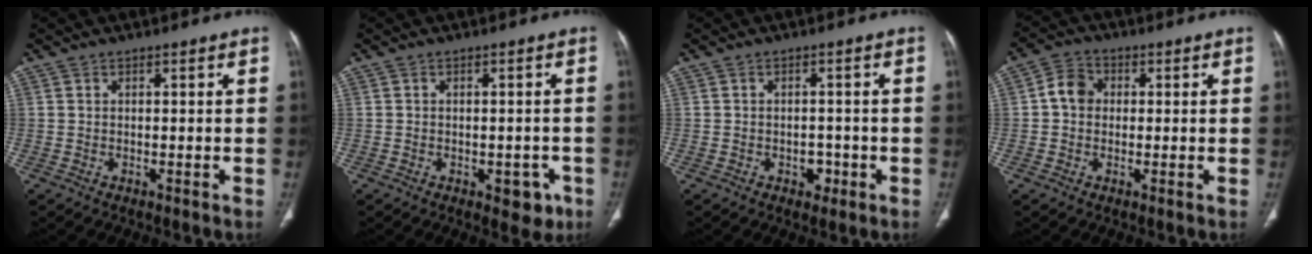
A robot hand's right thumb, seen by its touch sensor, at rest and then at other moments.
{"total": 4.6, "force": [-2.1, 2.7, 3.0], "torque": [-0.013, 0.007, -0.021]}
{"total": 2.7, "force": [-1.1, 2.0, 1.4], "torque": [-0.005, 0.006, -0.012]}
{"total": 5.0, "force": [0.2, 4.3, 2.6], "torque": [-0.035, 0.013, -0.005]}